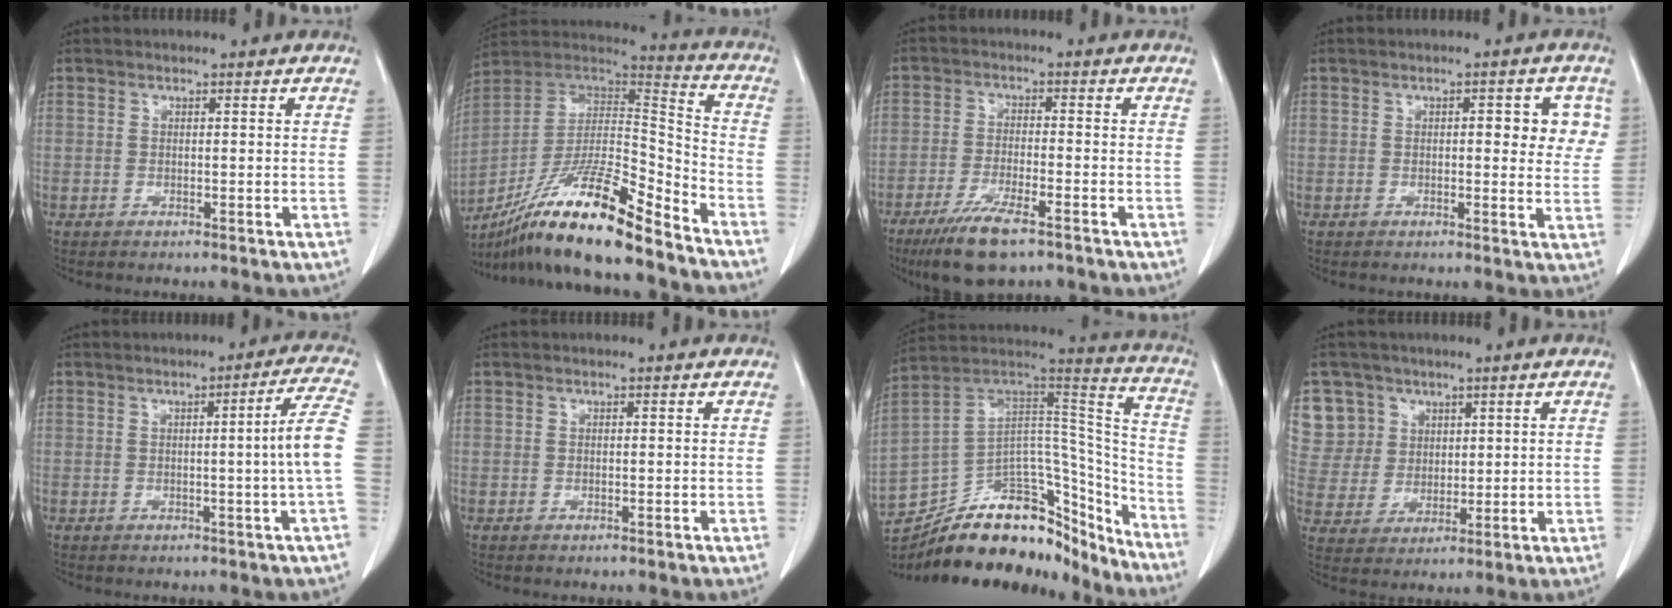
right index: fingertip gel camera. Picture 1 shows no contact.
{"total": 20.8, "force": [-16.0, 1.2, 13.3], "torque": [-0.252, -0.005, -0.295]}
{"total": 8.4, "force": [-5.7, 1.5, 6.0], "torque": [-0.112, -0.017, -0.098]}
{"total": 5.7, "force": [1.6, 2.2, 5.0], "torque": [-0.047, 0.005, 0.013]}
{"total": 6.6, "force": [-0.5, -1.7, 6.4], "torque": [-0.083, 0.001, -0.007]}
{"total": 0.0}
{"total": 28.8, "force": [-23.0, 11.4, 13.2], "torque": [-0.218, 0.042, -0.352]}
{"total": 9.8, "force": [5.1, 8.3, 0.3], "torque": [-0.013, 0.022, 0.116]}